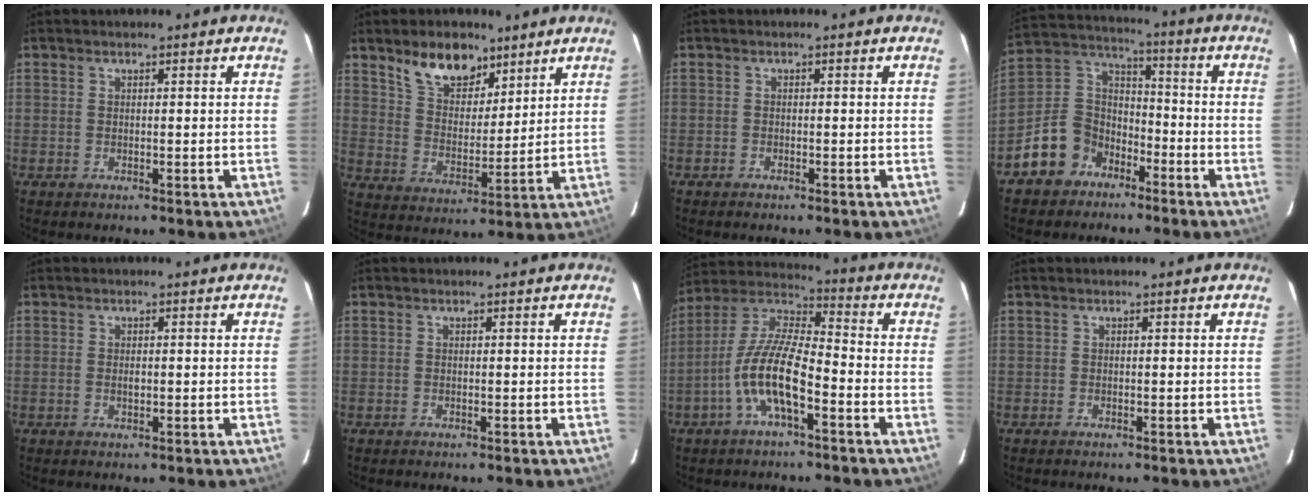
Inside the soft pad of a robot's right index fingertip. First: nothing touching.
{"total": 11.2, "force": [7.6, 5.8, 5.7], "torque": [-0.097, 0.010, 0.141]}
{"total": 0.6, "force": [-0.5, 0.3, 0.0], "torque": [-0.002, 0.002, -0.009]}
{"total": 11.3, "force": [-6.9, 8.3, 3.2], "torque": [-0.081, 0.046, -0.119]}
{"total": 1.3, "force": [-0.2, 0.8, 1.0], "torque": [-0.018, 0.001, -0.004]}
{"total": 0.0}
{"total": 11.8, "force": [-4.9, 3.4, 10.2], "torque": [-0.215, 0.005, -0.098]}
{"total": 0.0}